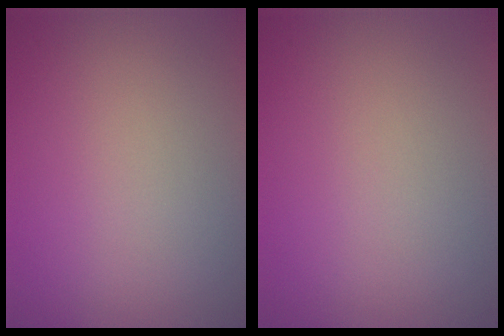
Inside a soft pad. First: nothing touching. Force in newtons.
{"total": 0.0}